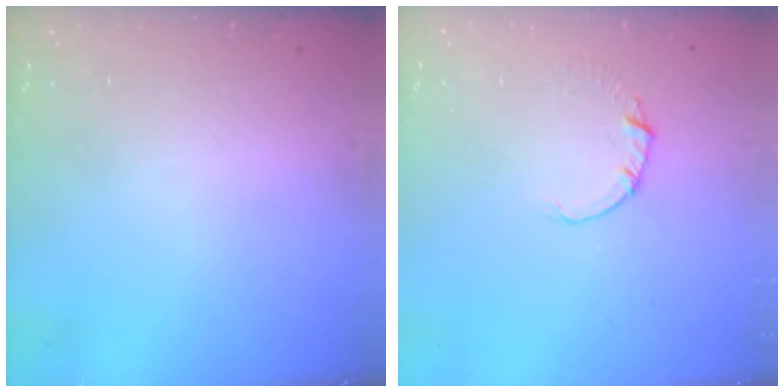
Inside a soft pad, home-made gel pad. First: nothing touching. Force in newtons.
{"total": 0.5, "press": 0.5, "slide": 0.1}